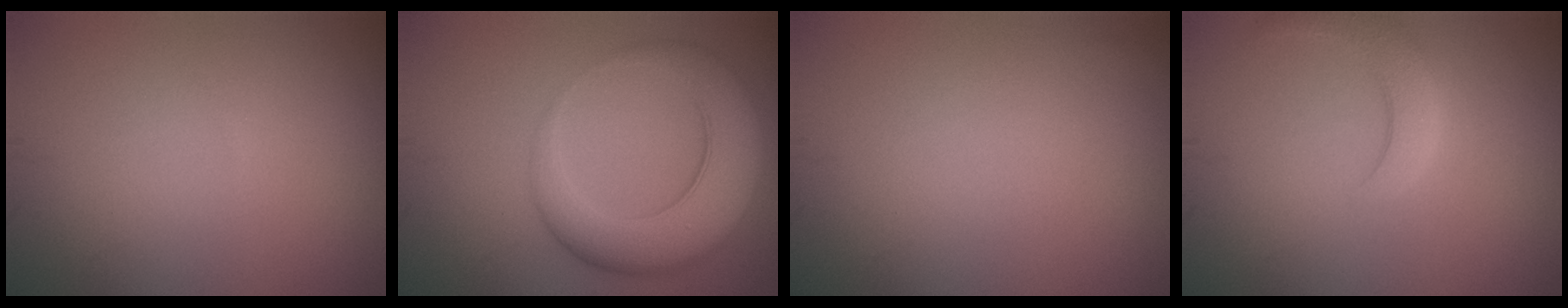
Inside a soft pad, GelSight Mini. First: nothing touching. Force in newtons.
{"total": 7.1, "press": 7.1, "slide": 0.2}
{"total": 0.0}
{"total": 3.5, "press": 3.5, "slide": 0.4}